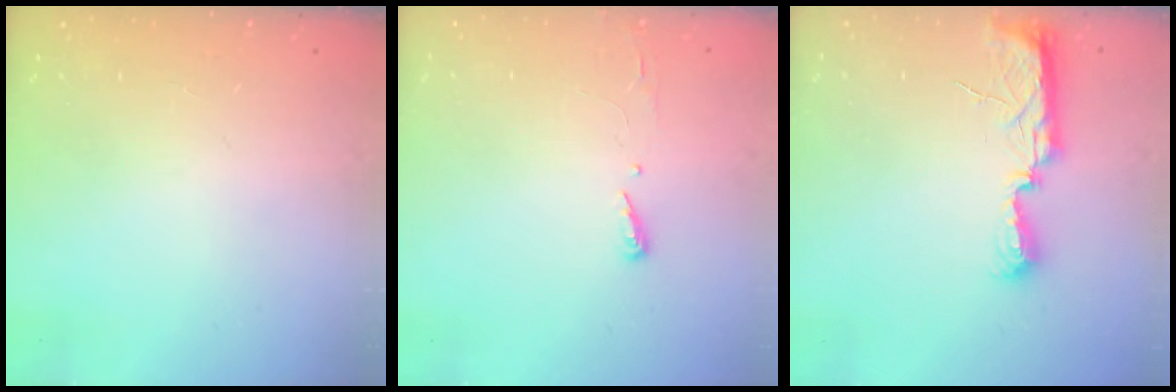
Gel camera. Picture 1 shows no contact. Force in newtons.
{"total": 2.9, "press": 2.9, "slide": 0.4}
{"total": 8.1, "press": 8.0, "slide": 1.2}